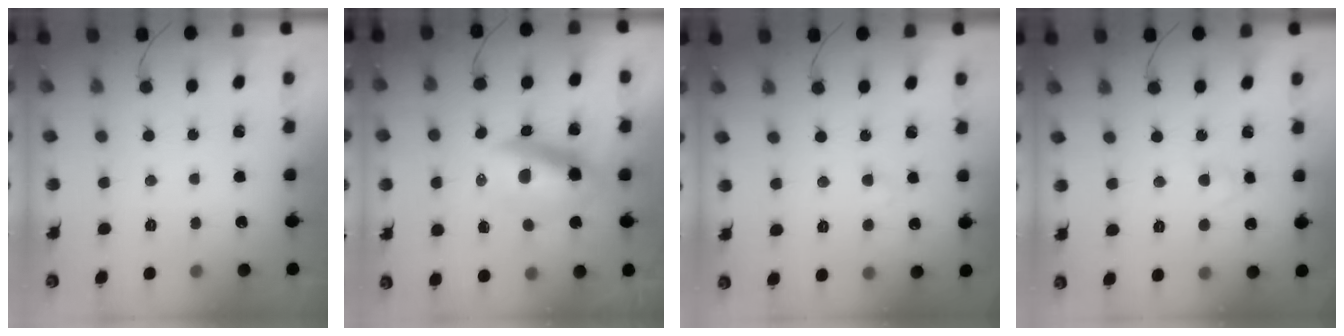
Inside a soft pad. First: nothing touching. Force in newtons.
{"total": 9.4, "press": 9.1, "slide": 2.4}
{"total": 1.9, "press": 1.7, "slide": 0.9}
{"total": 2.6, "press": 2.4, "slide": 1.1}